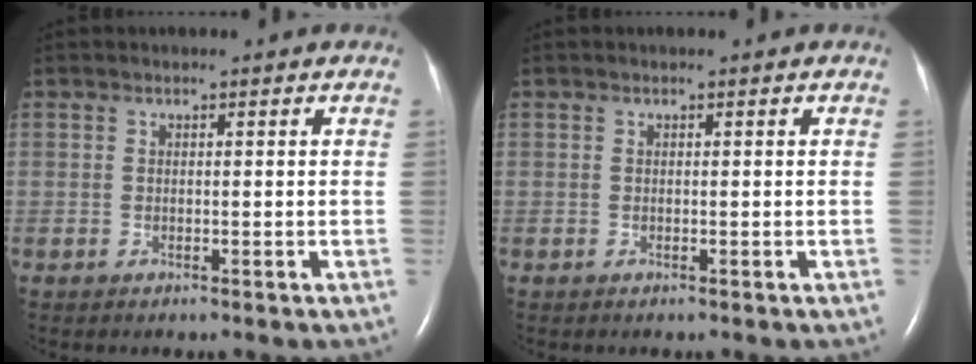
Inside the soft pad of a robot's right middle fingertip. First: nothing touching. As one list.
[{"total": 0.0}]